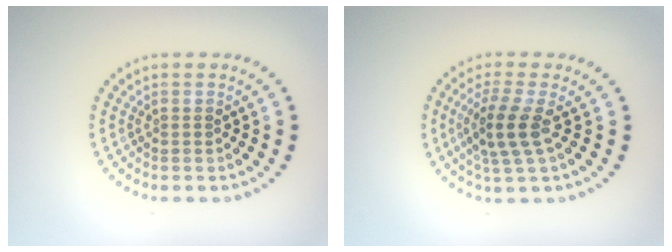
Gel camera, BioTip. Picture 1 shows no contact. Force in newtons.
{"total": 3.4, "press": 2.9, "slide": 1.9}